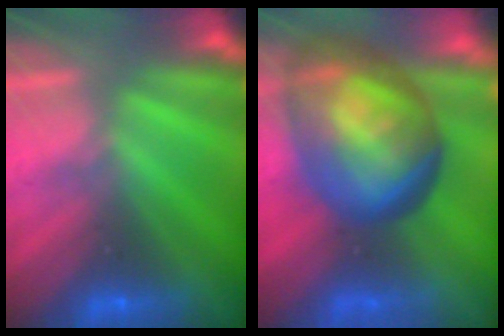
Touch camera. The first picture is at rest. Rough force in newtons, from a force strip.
{"total": 9.3}